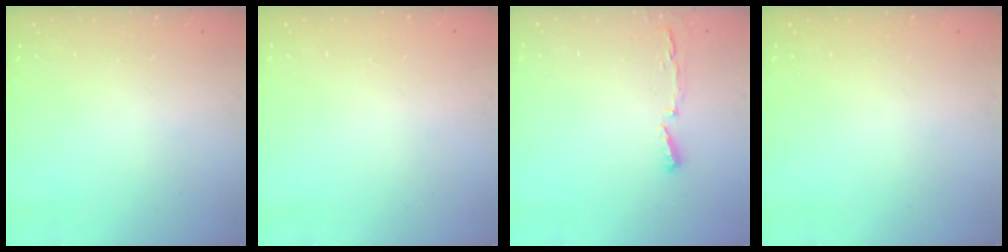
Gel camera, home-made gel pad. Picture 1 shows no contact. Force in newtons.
{"total": 1.1, "press": 0.9, "slide": 0.6}
{"total": 4.1, "press": 4.0, "slide": 1.1}
{"total": 0.0}